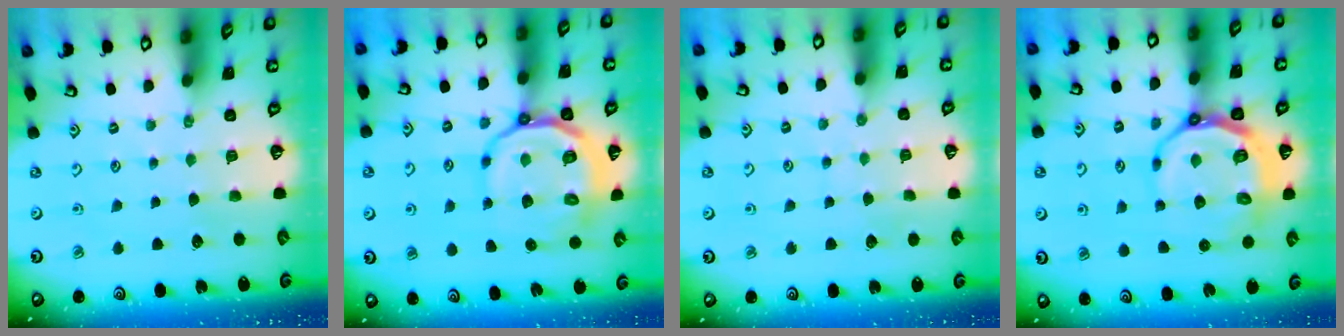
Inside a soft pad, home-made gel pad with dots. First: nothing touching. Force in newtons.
{"total": 15.3, "press": 15.1, "slide": 2.6}
{"total": 4.3, "press": 4.3, "slide": 0.3}
{"total": 14.4, "press": 14.0, "slide": 3.4}